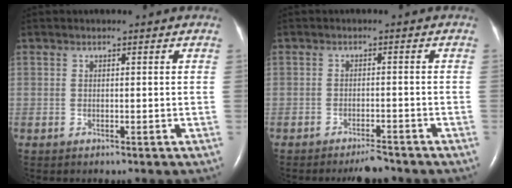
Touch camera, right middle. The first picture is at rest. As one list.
[{"total": 3.1, "force": [-2.8, 0.4, 1.2], "torque": [-0.021, -0.007, -0.044]}]